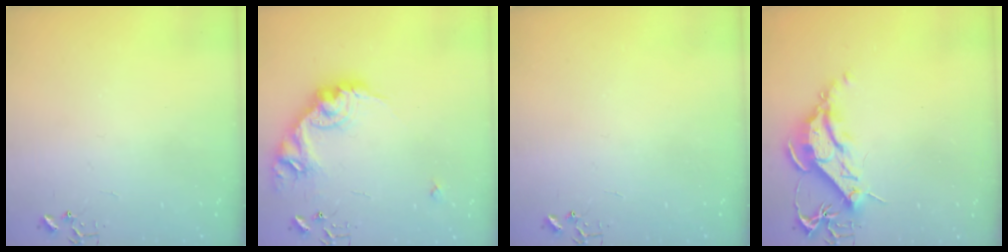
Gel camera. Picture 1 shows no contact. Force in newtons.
{"total": 17.4, "press": 17.4, "slide": 0.4}
{"total": 0.0}
{"total": 11.3, "press": 11.2, "slide": 1.4}